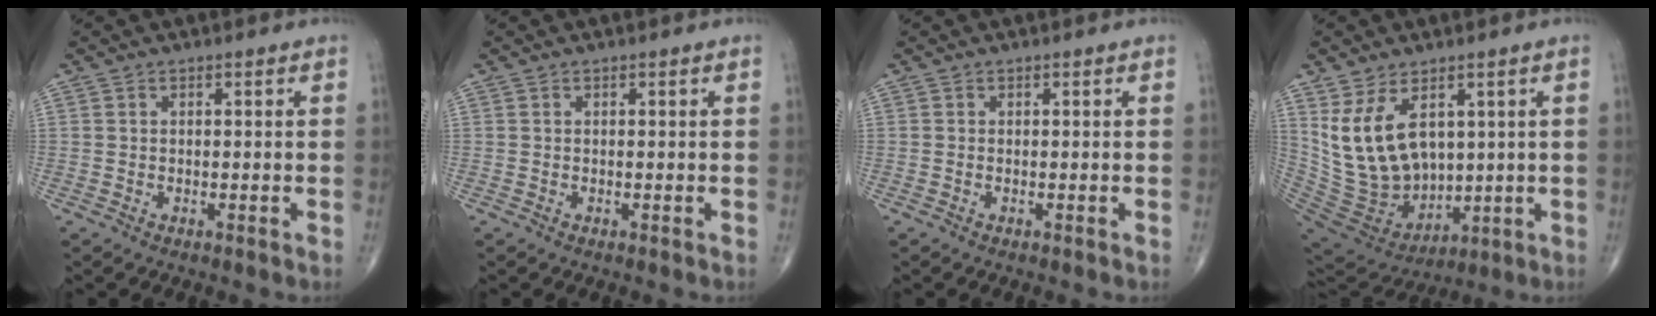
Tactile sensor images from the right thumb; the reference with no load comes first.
{"total": 0.0}
{"total": 0.0}
{"total": 15.0, "force": [4.4, 10.0, 10.3], "torque": [-0.166, -0.023, 0.118]}